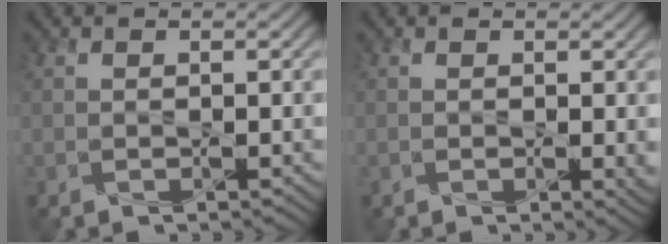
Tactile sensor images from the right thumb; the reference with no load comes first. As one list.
[{"total": 1.2, "force": [0.2, 0.3, 1.1], "torque": [-0.014, -0.007, 0.003]}]